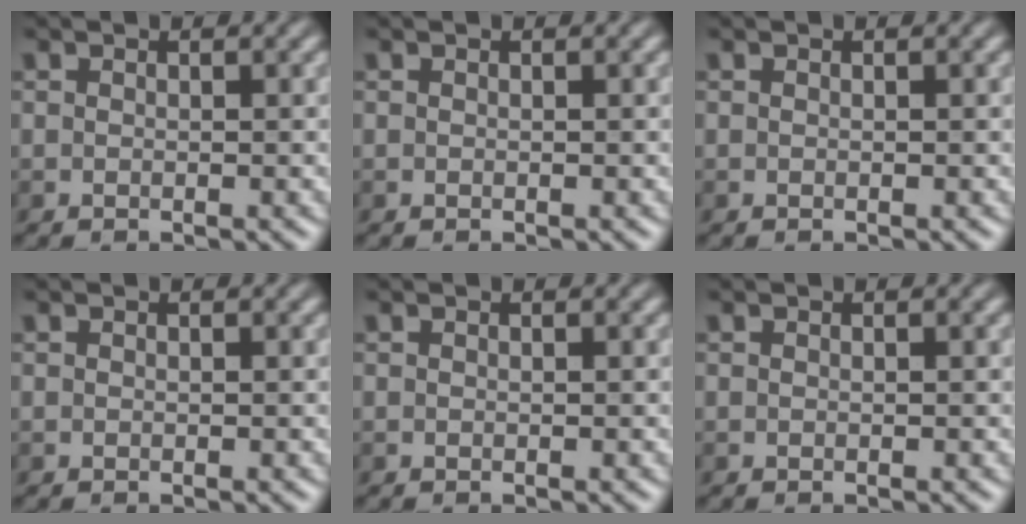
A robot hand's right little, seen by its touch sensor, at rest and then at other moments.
{"total": 0.0}
{"total": 0.0}
{"total": 0.0}
{"total": 0.0}
{"total": 0.0}